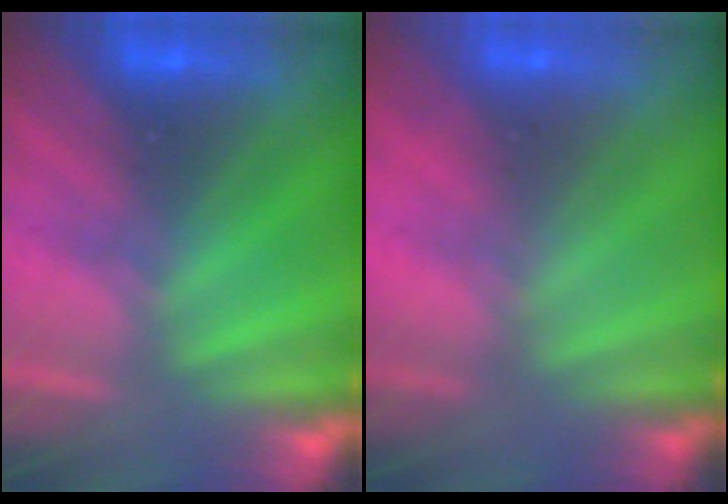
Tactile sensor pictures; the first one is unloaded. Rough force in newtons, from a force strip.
{"total": 2.4}